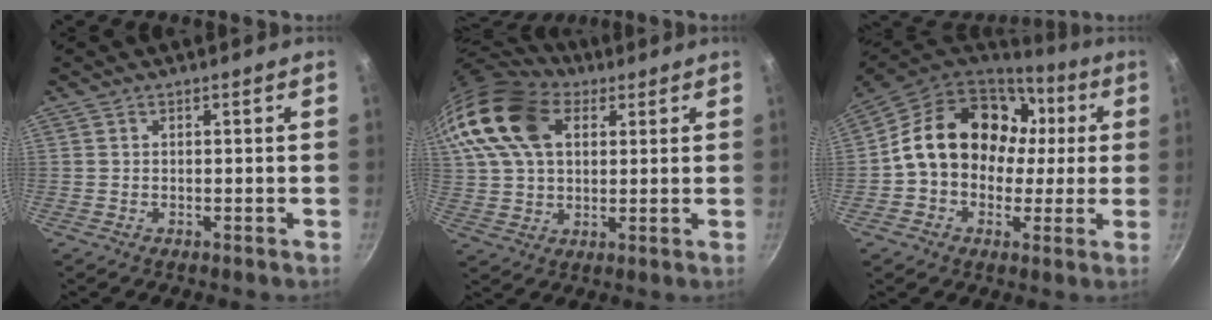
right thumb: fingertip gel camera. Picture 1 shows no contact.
{"total": 22.2, "force": [8.5, 14.8, 14.2], "torque": [-0.303, 0.020, 0.149]}
{"total": 19.9, "force": [2.6, 15.8, 11.9], "torque": [-0.160, 0.047, 0.039]}